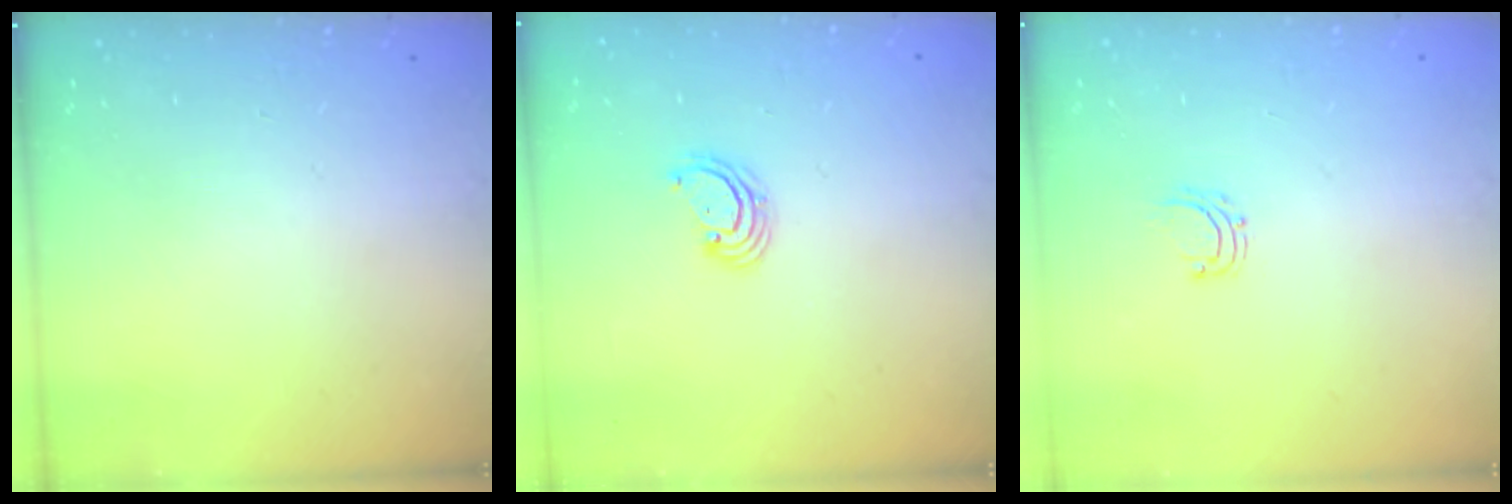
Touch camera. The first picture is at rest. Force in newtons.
{"total": 2.6, "press": 2.6, "slide": 0.2}
{"total": 4.2, "press": 4.2, "slide": 0.3}